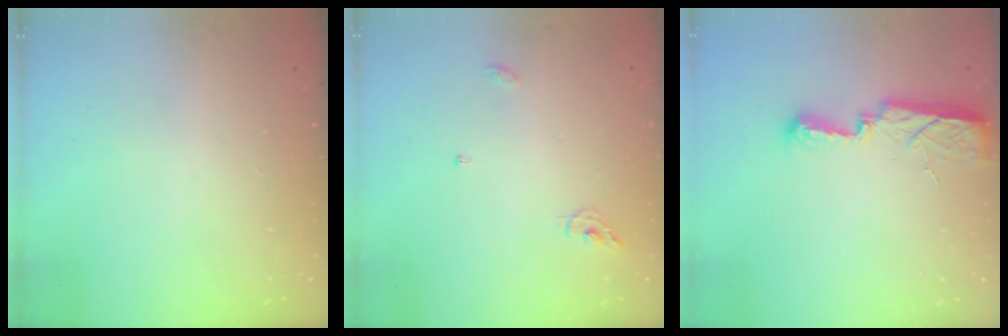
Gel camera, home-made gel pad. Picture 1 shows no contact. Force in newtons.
{"total": 5.5, "press": 5.5, "slide": 0.4}
{"total": 7.5, "press": 7.5, "slide": 0.8}